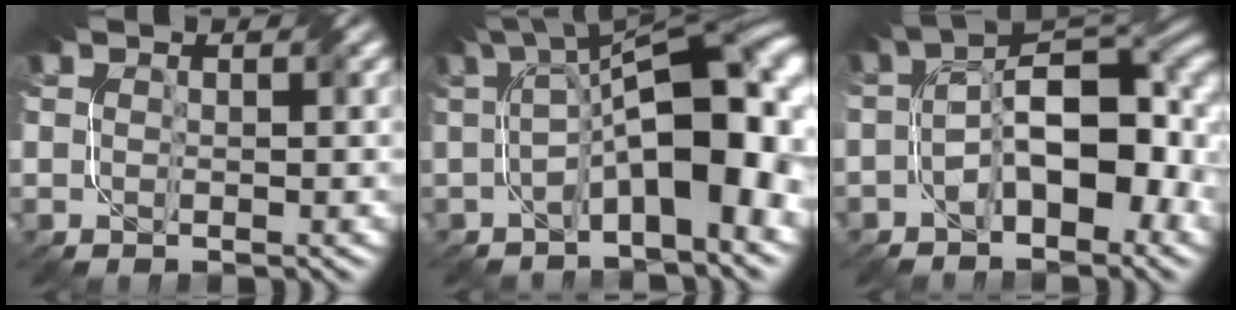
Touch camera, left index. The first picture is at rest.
{"total": 10.7, "force": [-0.8, 3.3, 10.1], "torque": [-0.148, 0.023, -0.020]}
{"total": 10.4, "force": [-2.2, 4.9, 8.9], "torque": [-0.132, 0.018, -0.047]}